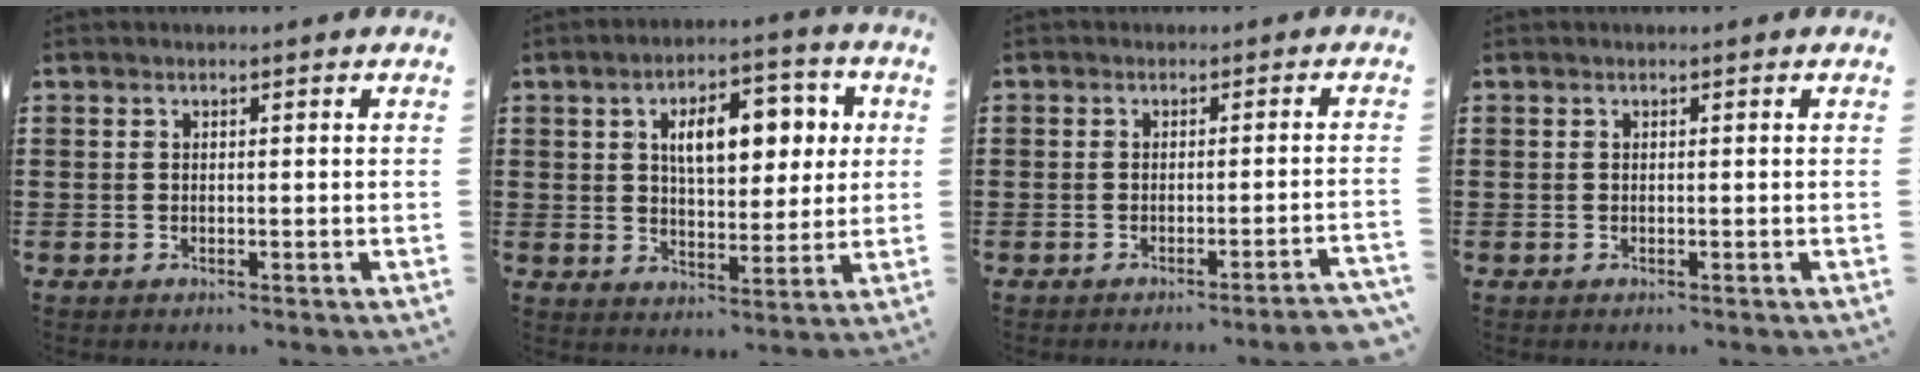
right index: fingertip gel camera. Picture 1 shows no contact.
{"total": 9.1, "force": [2.6, 4.7, 7.4], "torque": [-0.114, 0.000, 0.034]}
{"total": 1.7, "force": [-1.6, -0.2, 0.6], "torque": [-0.011, -0.002, -0.032]}
{"total": 0.0}